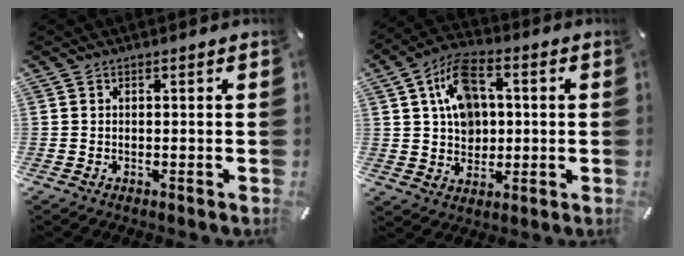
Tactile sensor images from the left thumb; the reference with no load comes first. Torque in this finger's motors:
{"motor_torque": [0.29, 0.45, 0.30, -0.12, 0.15]}